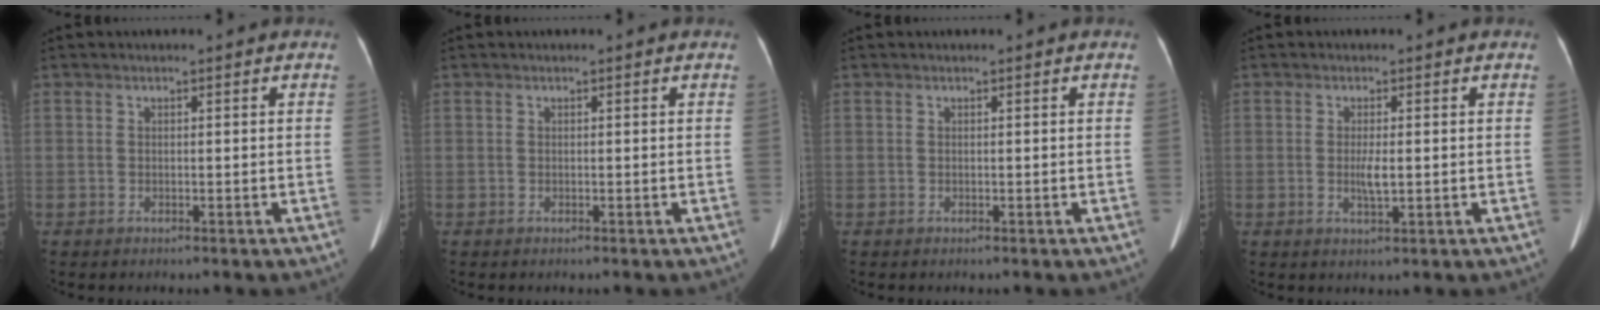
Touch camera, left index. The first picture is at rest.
{"total": 0.0}
{"total": 0.0}
{"total": 2.5, "force": [-0.2, 0.5, 2.4], "torque": [-0.049, -0.004, -0.002]}